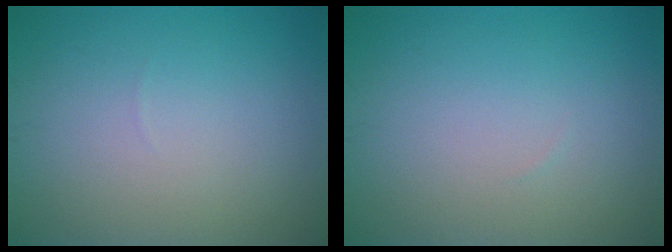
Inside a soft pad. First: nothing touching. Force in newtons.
{"total": 0.0}